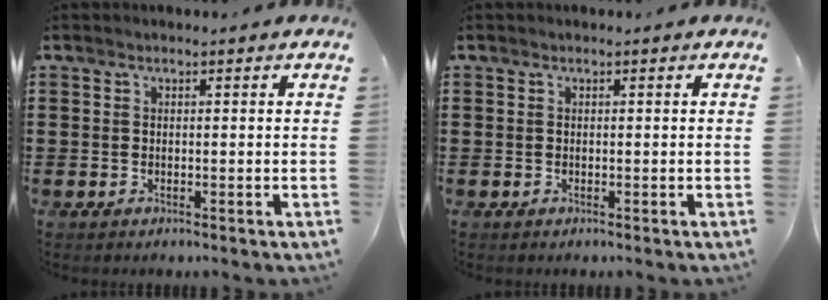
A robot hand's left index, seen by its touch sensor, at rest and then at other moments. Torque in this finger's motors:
{"motor_torque": [-0.02, -0.01, 0.00, 0.00]}